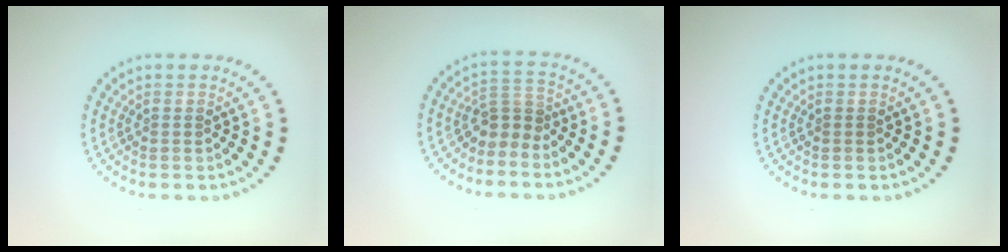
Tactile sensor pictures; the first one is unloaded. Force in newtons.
{"total": 2.2, "press": 1.6, "slide": 1.5}
{"total": 0.0}